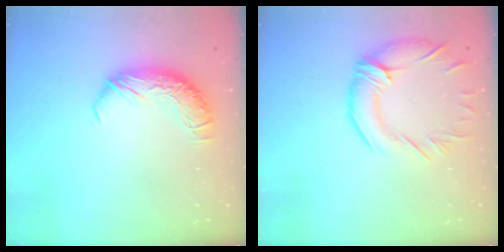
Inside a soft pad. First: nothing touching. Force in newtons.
{"total": 5.0, "press": 4.7, "slide": 1.7}